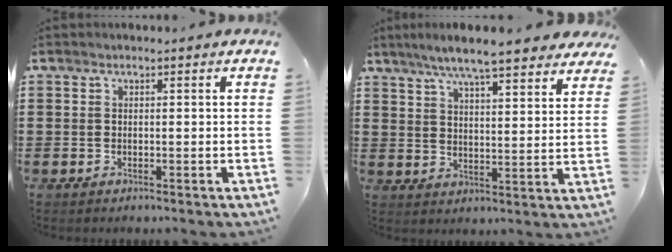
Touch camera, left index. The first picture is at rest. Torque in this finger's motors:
{"motor_torque": [1.18, -0.96, 1.05, 0.21]}